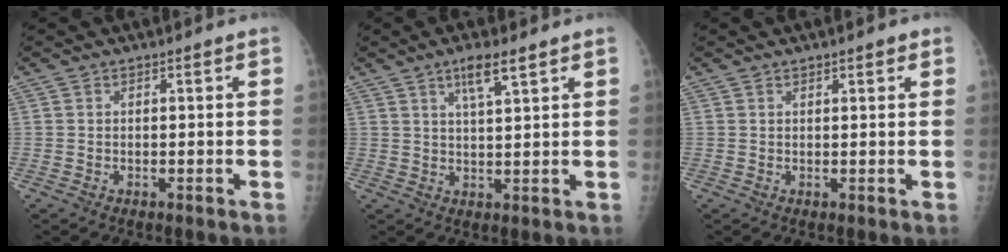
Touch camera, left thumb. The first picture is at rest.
{"total": 5.3, "force": [3.2, 0.8, 4.1], "torque": [-0.075, -0.015, 0.059]}
{"total": 1.7, "force": [1.1, 0.5, 1.3], "torque": [-0.012, -0.002, 0.015]}